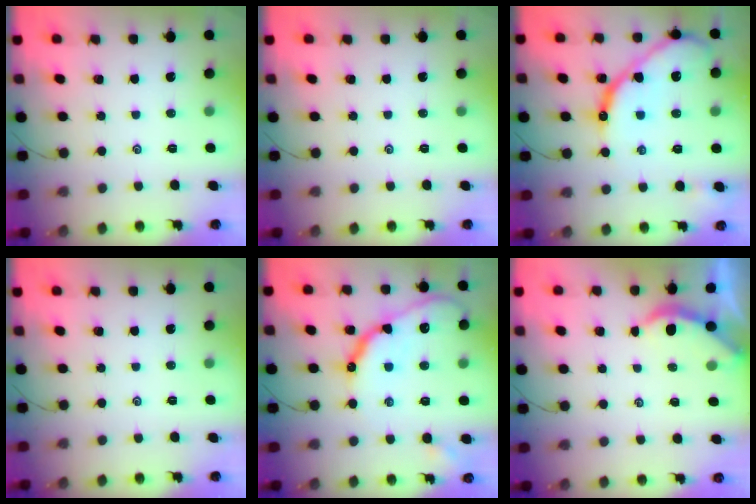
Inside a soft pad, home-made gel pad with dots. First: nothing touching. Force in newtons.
{"total": 0.0}
{"total": 16.1, "press": 16.0, "slide": 1.5}
{"total": 0.0}
{"total": 16.3, "press": 16.3, "slide": 1.3}
{"total": 2.3, "press": 2.3, "slide": 0.5}